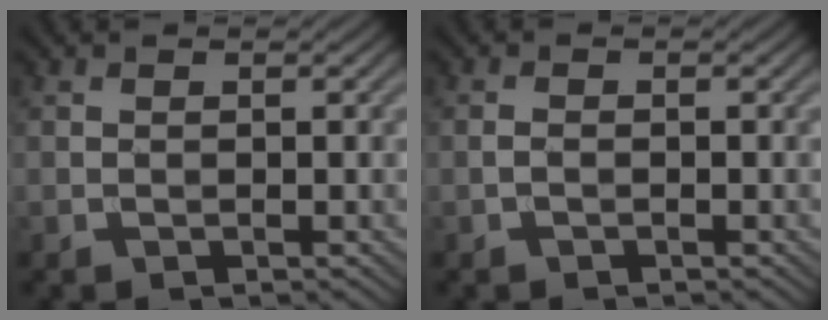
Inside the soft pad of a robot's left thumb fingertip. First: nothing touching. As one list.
[{"total": 0.8, "force": [-0.5, 0.4, 0.6], "torque": [-0.014, 0.001, -0.010]}]